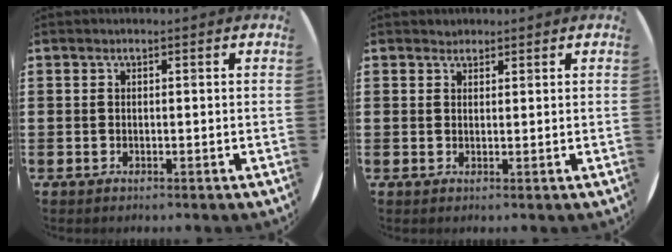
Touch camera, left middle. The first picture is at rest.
{"total": 1.0, "force": [1.0, 0.3, -0.1], "torque": [0.009, -0.001, 0.017]}